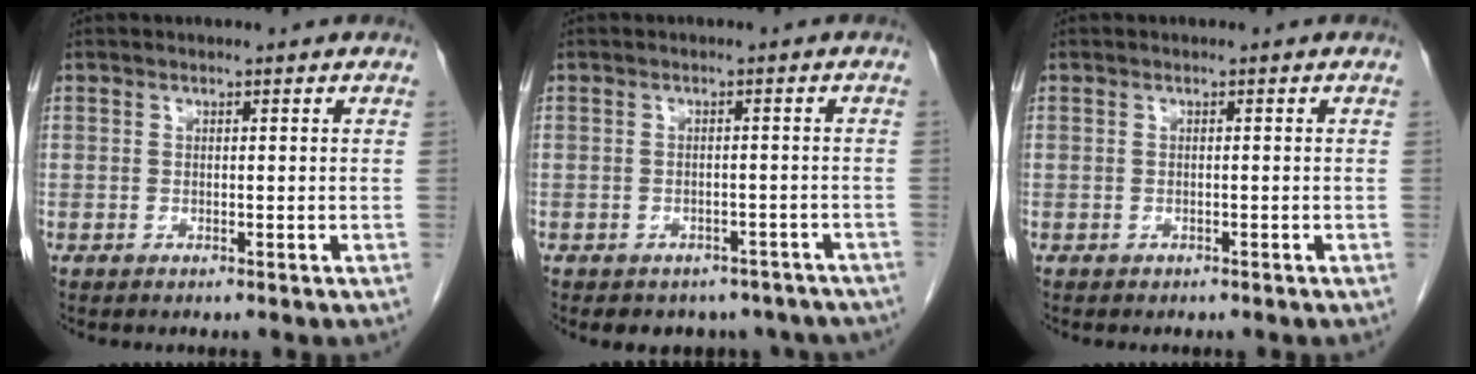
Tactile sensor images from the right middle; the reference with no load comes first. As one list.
[{"total": 9.7, "force": [-7.9, 5.2, 2.2], "torque": [-0.020, 0.002, -0.081]}, {"total": 0.7, "force": [-0.6, 0.3, 0.2], "torque": [-0.017, -0.001, -0.007]}]